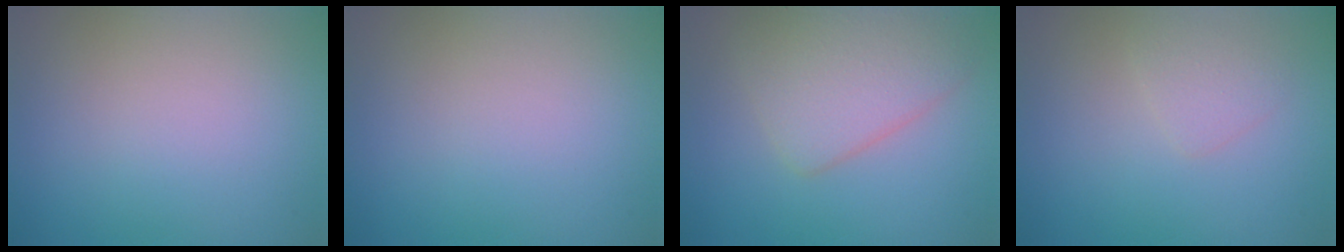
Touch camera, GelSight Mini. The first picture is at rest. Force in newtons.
{"total": 0.0}
{"total": 4.8, "press": 4.8, "slide": 0.1}
{"total": 1.4, "press": 1.4, "slide": 0.1}